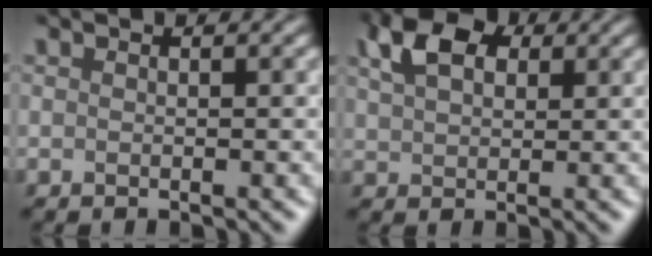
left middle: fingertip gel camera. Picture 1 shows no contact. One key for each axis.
{"total": 2.9, "fx": 2.0, "fy": 1.7, "fz": 1.2, "tx": -0.053, "ty": 0.014, "tz": 0.051}